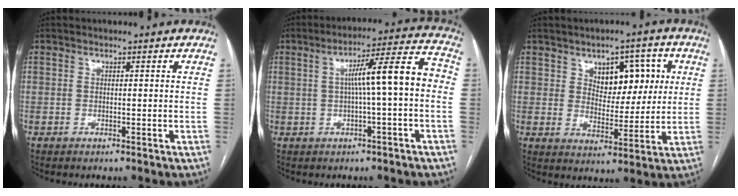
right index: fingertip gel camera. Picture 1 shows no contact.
{"total": 10.1, "force": [-0.3, 0.5, 10.0], "torque": [-0.146, 0.033, -0.004]}
{"total": 8.9, "force": [3.1, 5.1, 6.6], "torque": [-0.084, 0.016, 0.053]}